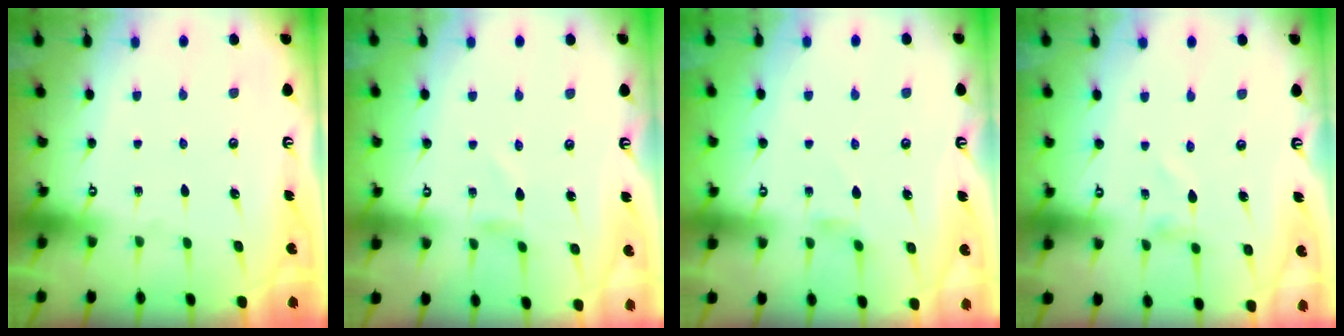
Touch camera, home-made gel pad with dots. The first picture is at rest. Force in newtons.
{"total": 0.0}
{"total": 0.9, "press": 0.8, "slide": 0.4}
{"total": 0.9, "press": 0.9, "slide": 0.1}